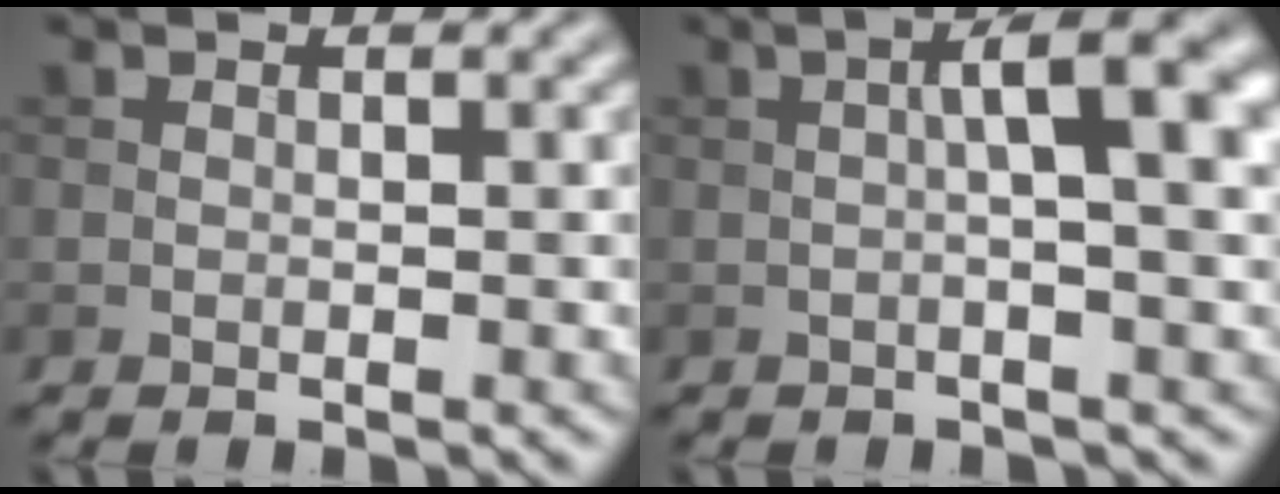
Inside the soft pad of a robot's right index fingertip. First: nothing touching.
{"total": 7.1, "force": [0.8, 1.7, 6.8], "torque": [-0.086, 0.015, 0.008]}